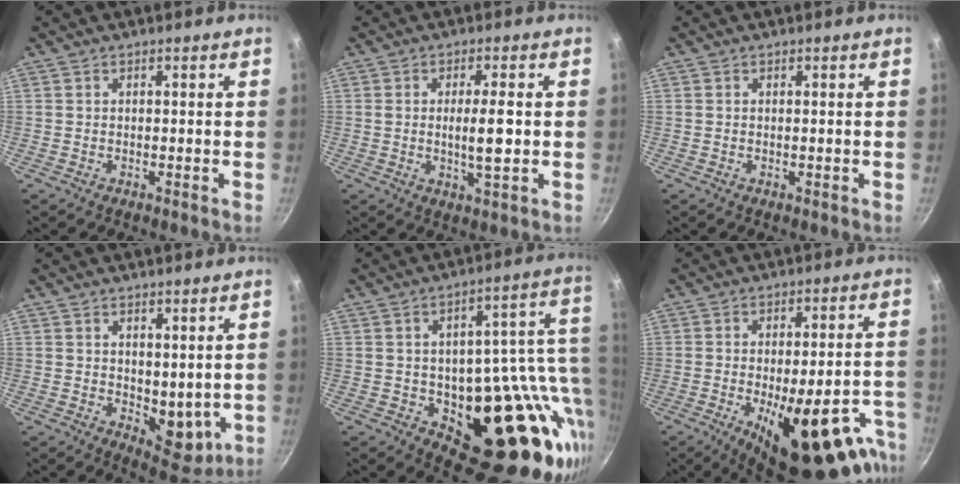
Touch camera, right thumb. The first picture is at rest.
{"total": 5.9, "force": [-0.1, 1.1, 5.8], "torque": [-0.102, -0.003, -0.001]}
{"total": 0.0}
{"total": 6.7, "force": [1.0, 4.1, 5.1], "torque": [-0.050, -0.024, 0.022]}
{"total": 27.3, "force": [-3.3, 14.1, 23.1], "torque": [-0.239, -0.019, -0.031]}
{"total": 21.6, "force": [-10.0, 8.6, 17.1], "torque": [-0.175, 0.021, -0.128]}